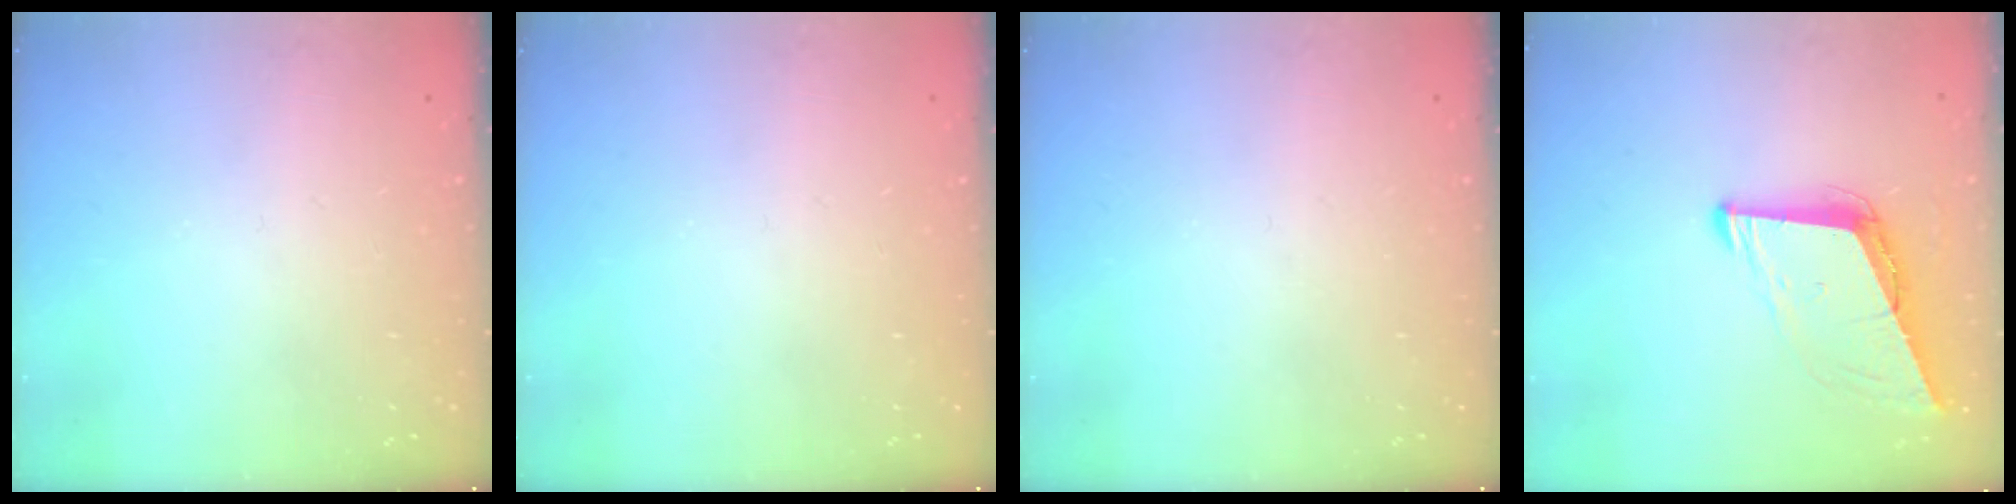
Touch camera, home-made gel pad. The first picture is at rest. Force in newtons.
{"total": 0.0}
{"total": 0.0}
{"total": 8.3, "press": 7.8, "slide": 3.1}